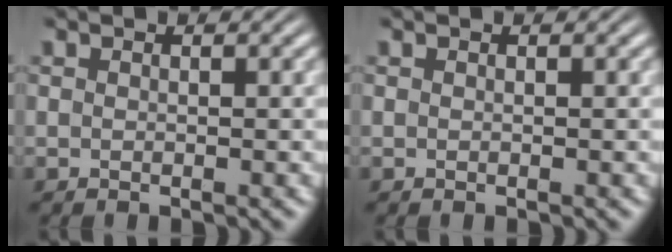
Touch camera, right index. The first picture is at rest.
{"total": 0.0}